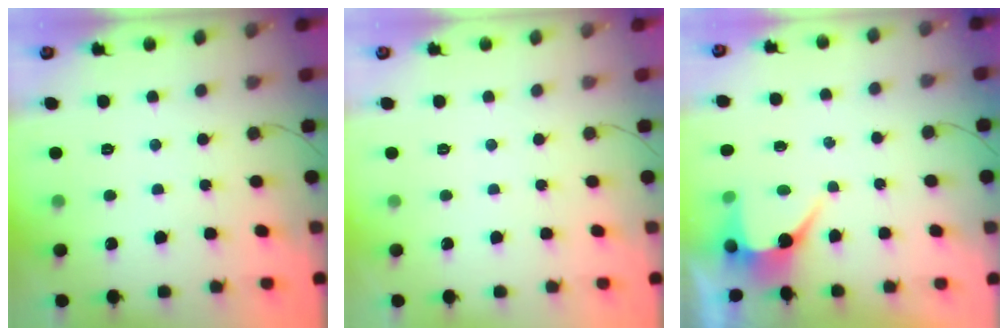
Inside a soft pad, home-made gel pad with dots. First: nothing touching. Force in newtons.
{"total": 0.0}
{"total": 5.7, "press": 5.7, "slide": 0.1}